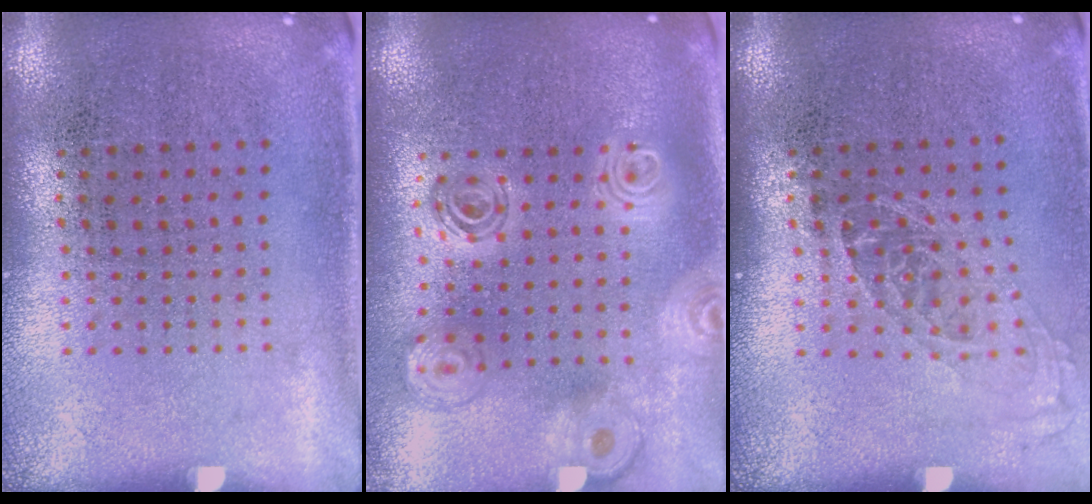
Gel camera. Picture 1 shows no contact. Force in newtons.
{"total": 2.1, "press": 1.7, "slide": 1.2}
{"total": 1.2, "press": 1.0, "slide": 0.7}